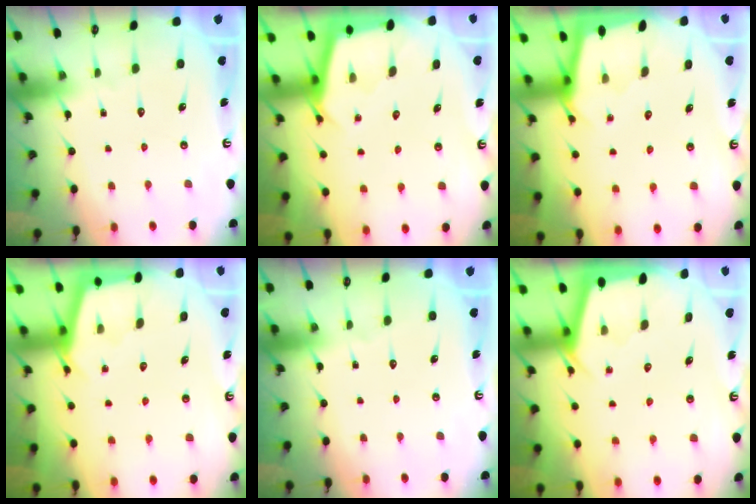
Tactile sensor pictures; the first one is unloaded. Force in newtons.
{"total": 2.5, "press": 2.5, "slide": 0.1}
{"total": 1.7, "press": 1.7, "slide": 0.2}
{"total": 2.9, "press": 2.9, "slide": 0.4}
{"total": 0.0}
{"total": 2.3, "press": 2.3, "slide": 0.3}